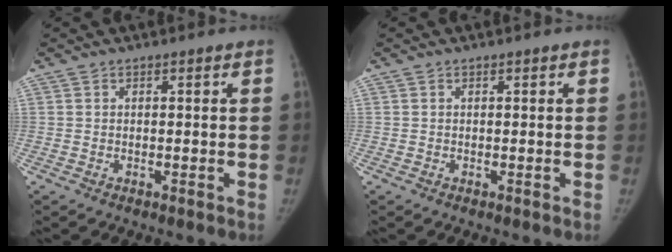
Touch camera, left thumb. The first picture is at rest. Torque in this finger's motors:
{"motor_torque": [-0.01, 0.00, 0.27, 0.09, 0.00]}